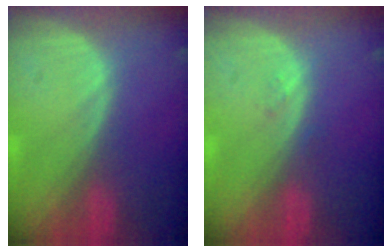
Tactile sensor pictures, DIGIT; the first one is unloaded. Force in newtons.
{"total": 0.7, "press": 0.7, "slide": 0.1}